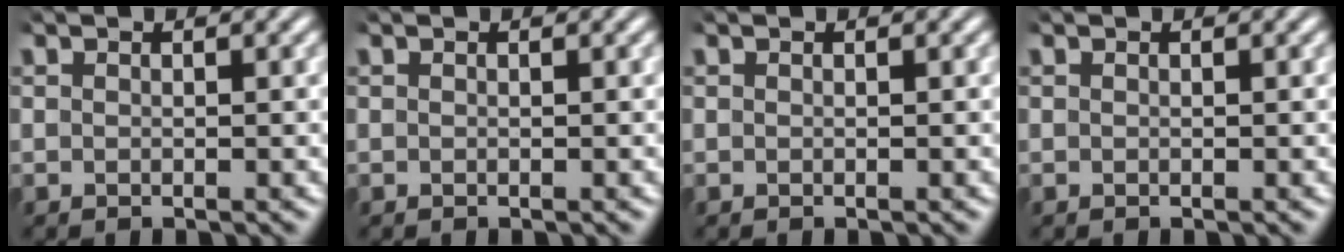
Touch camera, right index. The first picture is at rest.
{"total": 0.0}
{"total": 0.0}
{"total": 0.0}